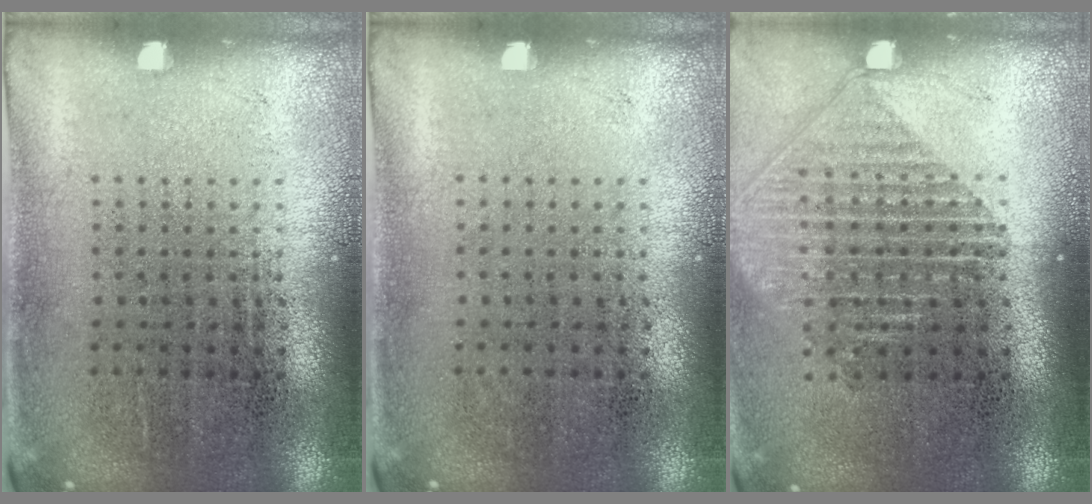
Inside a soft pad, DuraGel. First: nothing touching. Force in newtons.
{"total": 0.0}
{"total": 1.4, "press": 1.2, "slide": 0.7}